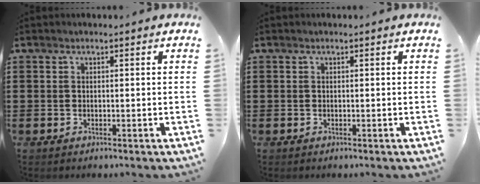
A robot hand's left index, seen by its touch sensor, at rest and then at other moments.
{"total": 0.0}